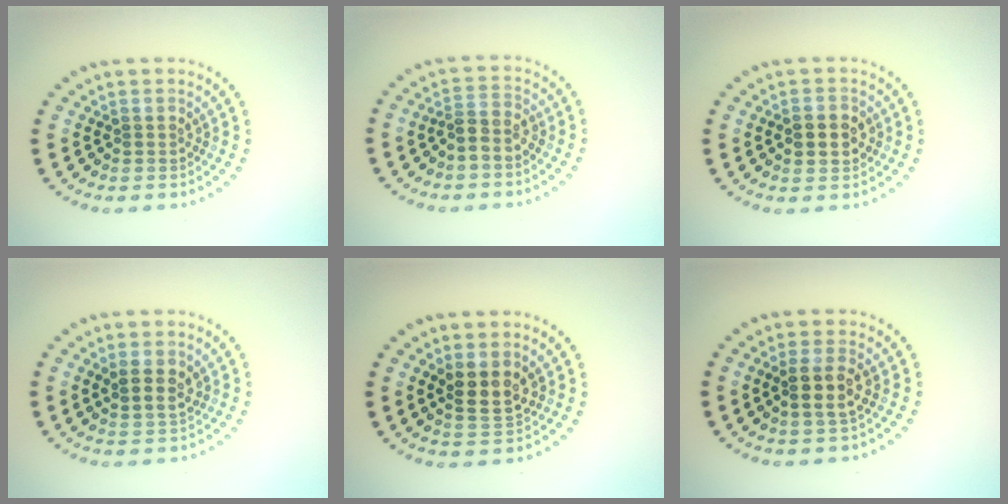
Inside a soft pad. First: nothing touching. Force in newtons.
{"total": 1.8, "press": 1.6, "slide": 1.0}
{"total": 2.4, "press": 2.4, "slide": 0.1}
{"total": 2.4, "press": 2.3, "slide": 0.9}
{"total": 2.9, "press": 2.7, "slide": 1.0}
{"total": 2.5, "press": 2.4, "slide": 0.9}